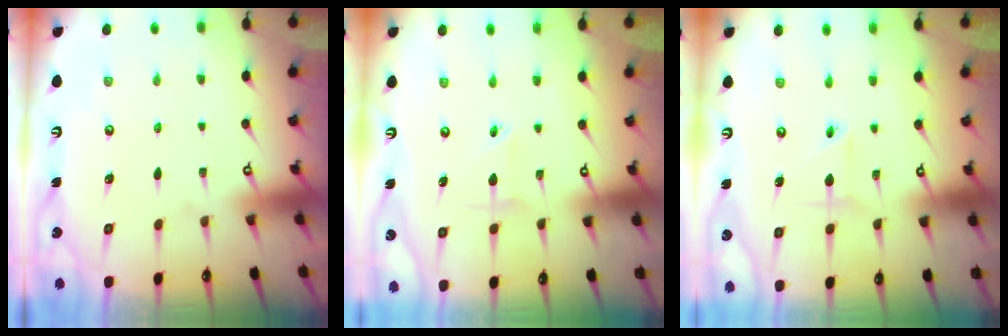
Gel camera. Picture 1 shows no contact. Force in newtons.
{"total": 3.6, "press": 3.5, "slide": 1.0}
{"total": 2.5, "press": 2.3, "slide": 1.1}